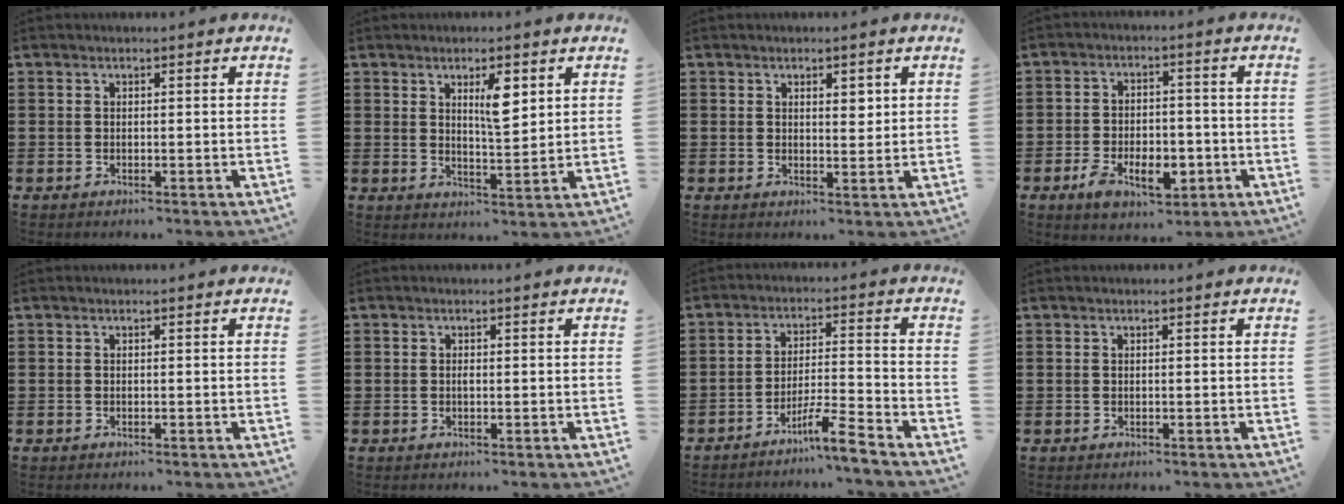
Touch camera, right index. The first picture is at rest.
{"total": 5.2, "force": [2.3, 1.5, 4.5], "torque": [-0.070, -0.003, 0.032]}
{"total": 2.1, "force": [1.0, 0.9, 1.6], "torque": [-0.025, 0.002, 0.015]}
{"total": 7.2, "force": [-3.1, 4.3, 4.9], "torque": [-0.076, 0.007, -0.059]}
{"total": 0.0}
{"total": 0.6, "force": [-0.2, 0.0, 0.5], "torque": [-0.012, -0.005, -0.002]}
{"total": 6.1, "force": [-5.0, -0.2, 3.5], "torque": [-0.065, -0.007, -0.095]}
{"total": 0.0}